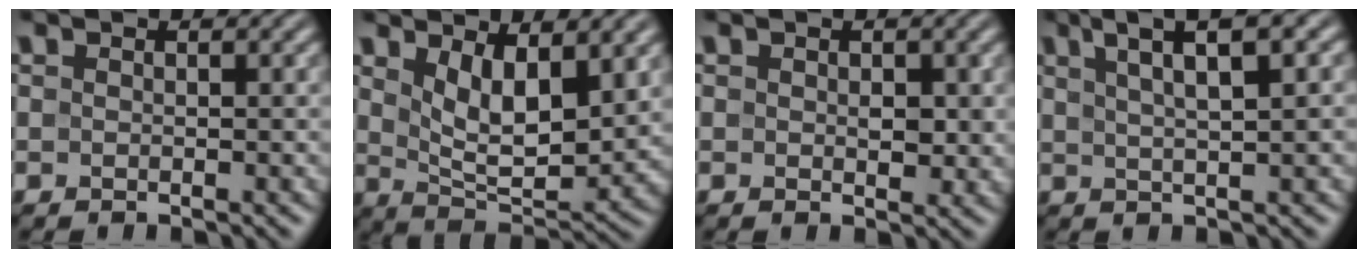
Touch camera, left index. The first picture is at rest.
{"total": 6.2, "force": [2.4, 2.7, 5.0], "torque": [-0.095, -0.016, 0.052]}
{"total": 1.4, "force": [0.2, 0.8, 1.1], "torque": [-0.015, -0.004, 0.005]}
{"total": 5.9, "force": [3.1, 1.3, 4.8], "torque": [-0.068, 0.016, 0.050]}